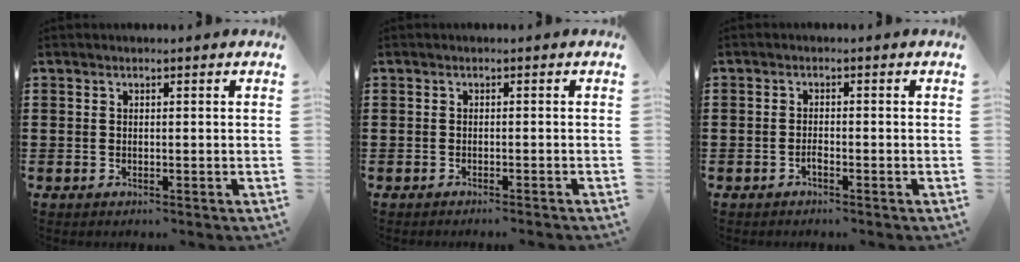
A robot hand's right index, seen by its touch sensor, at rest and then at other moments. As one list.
[{"total": 0.9, "force": [-0.8, -0.2, 0.1], "torque": [-0.004, -0.003, -0.017]}, {"total": 1.0, "force": [-0.9, 0.3, 0.5], "torque": [-0.013, -0.002, -0.016]}]